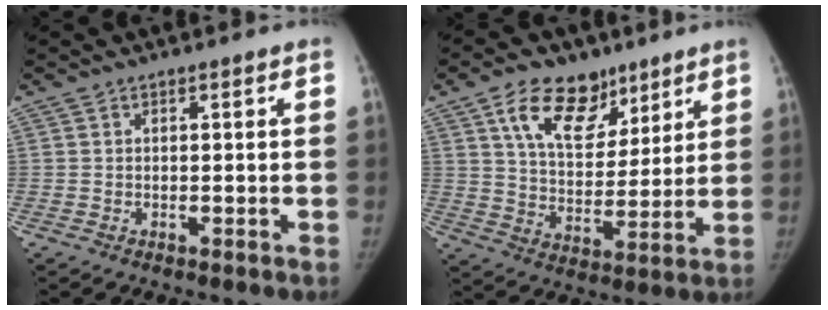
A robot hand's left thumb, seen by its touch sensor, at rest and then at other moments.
{"total": 14.6, "force": [8.4, 9.0, 7.9], "torque": [-0.097, -0.039, 0.147]}